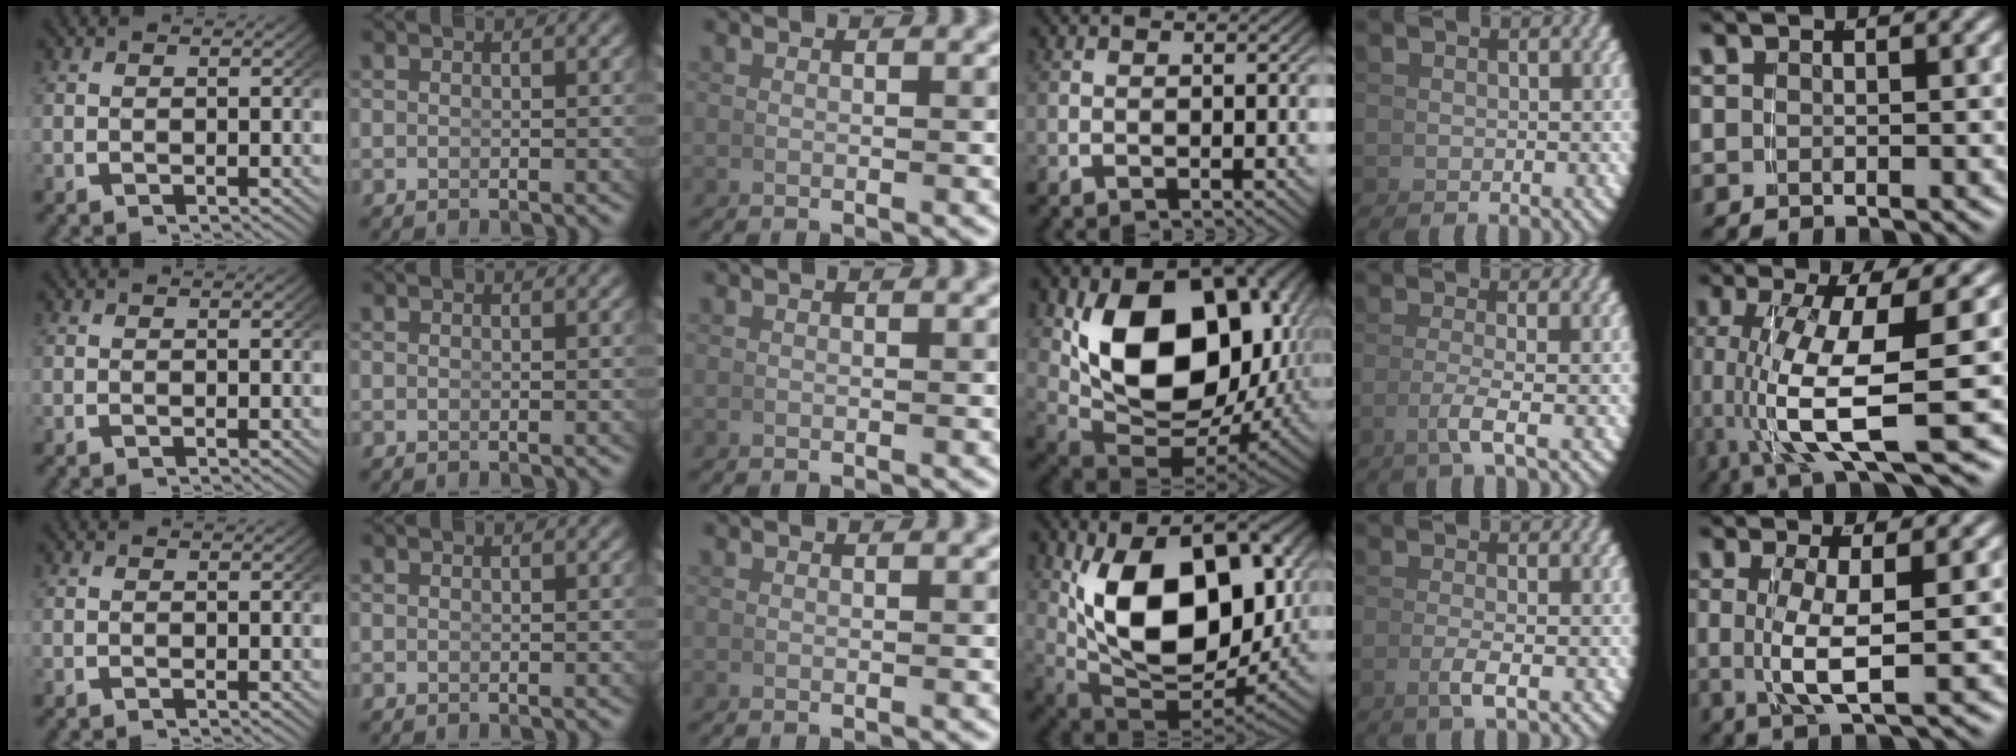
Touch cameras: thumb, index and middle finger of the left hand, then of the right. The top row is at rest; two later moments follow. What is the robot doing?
{"motion": "lift_and_place", "object": "bowl"}